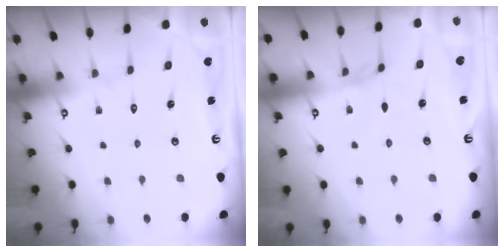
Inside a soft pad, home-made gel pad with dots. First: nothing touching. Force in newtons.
{"total": 2.2, "press": 2.1, "slide": 0.4}